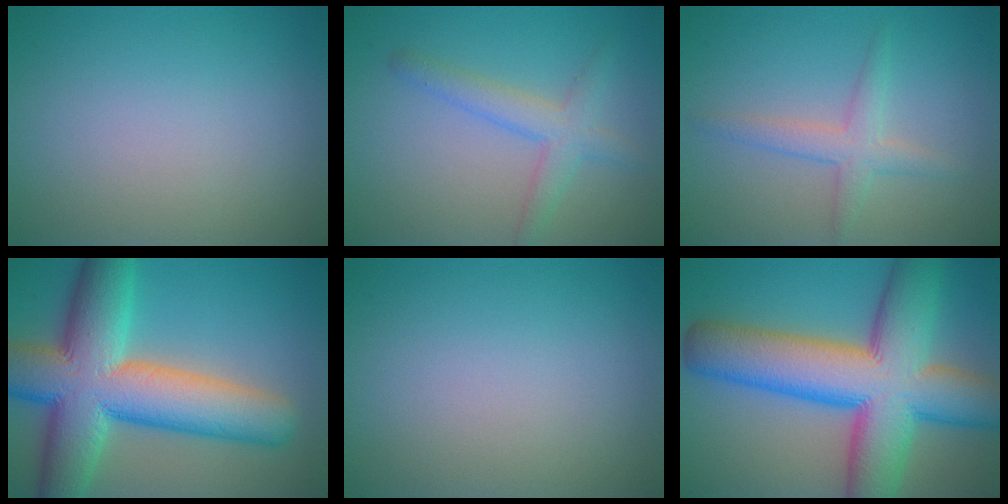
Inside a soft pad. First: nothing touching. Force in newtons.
{"total": 3.0, "press": 3.0, "slide": 0.2}
{"total": 2.5, "press": 2.5, "slide": 0.0}
{"total": 13.8, "press": 13.7, "slide": 0.5}
{"total": 0.0}
{"total": 14.7, "press": 14.7, "slide": 0.4}